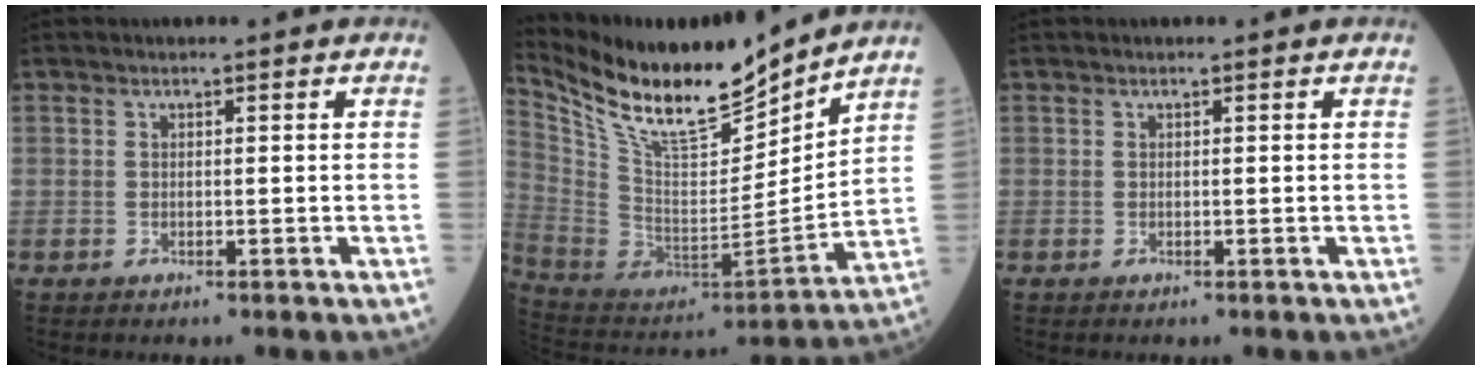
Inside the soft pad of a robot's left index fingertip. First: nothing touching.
{"total": 18.8, "force": [16.5, 2.5, 8.8], "torque": [-0.172, -0.024, 0.307]}
{"total": 0.0}